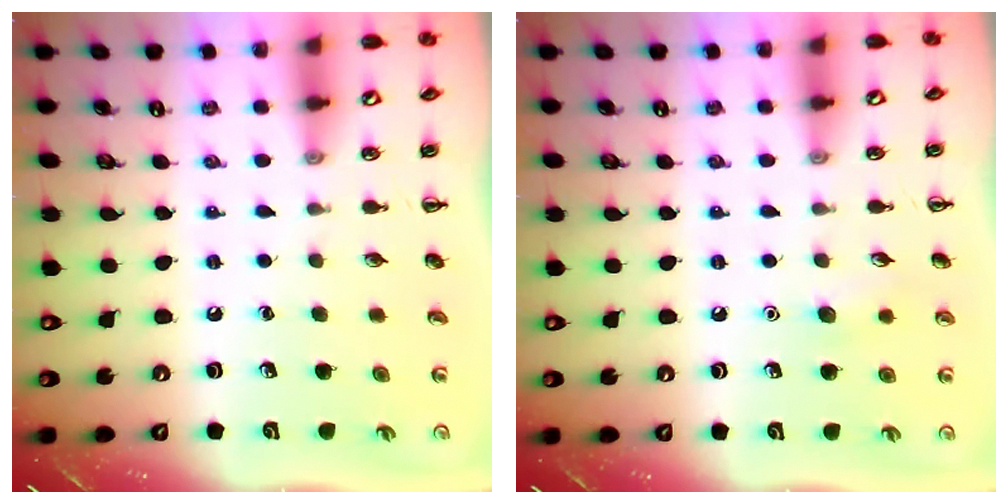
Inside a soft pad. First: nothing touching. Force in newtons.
{"total": 4.9, "press": 4.8, "slide": 1.3}